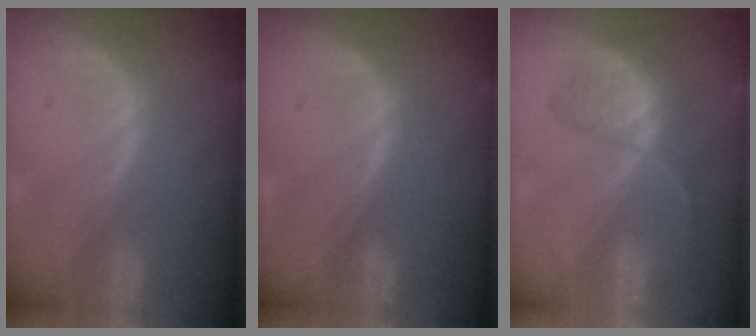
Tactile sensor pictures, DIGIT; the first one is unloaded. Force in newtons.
{"total": 0.0}
{"total": 6.6, "press": 6.2, "slide": 2.3}